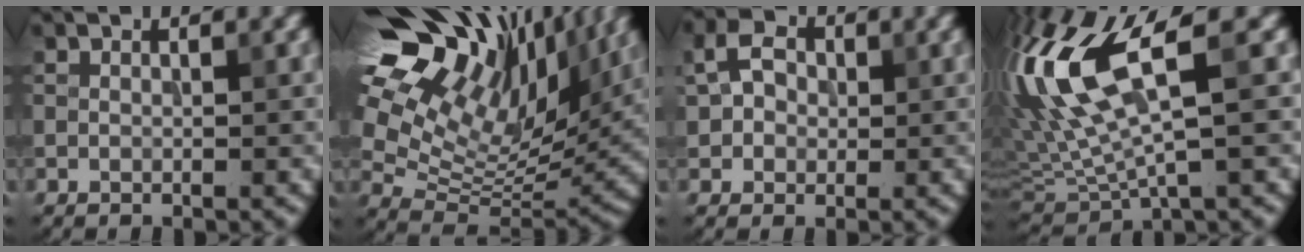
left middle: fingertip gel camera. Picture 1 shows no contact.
{"total": 16.9, "force": [9.6, 8.5, 11.0], "torque": [-0.222, 0.044, 0.168]}
{"total": 3.5, "force": [0.5, 2.9, 1.9], "torque": [-0.032, 0.008, 0.001]}
{"total": 10.8, "force": [2.8, 3.3, 9.9], "torque": [-0.214, 0.004, 0.053]}